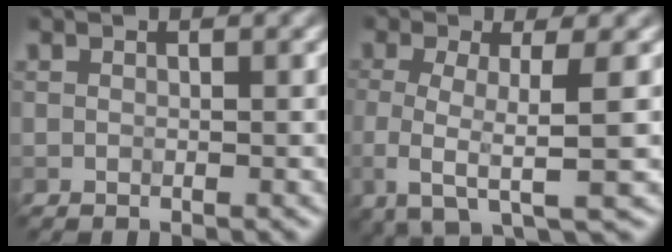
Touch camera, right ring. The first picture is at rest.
{"total": 5.1, "force": [-0.7, 1.4, 4.8], "torque": [-0.083, -0.011, -0.018]}